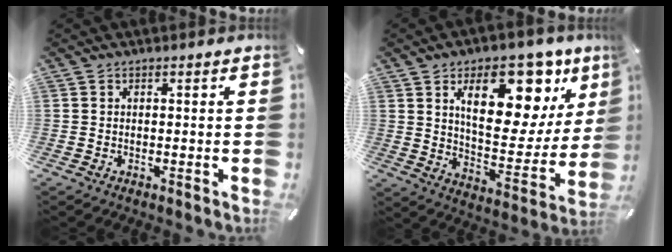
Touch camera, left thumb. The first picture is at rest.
{"total": 21.5, "force": [10.9, 11.5, 14.6], "torque": [-0.200, -0.059, 0.175]}